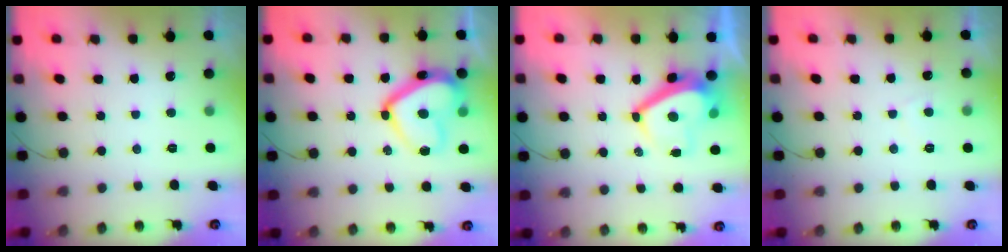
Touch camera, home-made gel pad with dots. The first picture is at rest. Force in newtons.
{"total": 16.7, "press": 16.7, "slide": 1.5}
{"total": 6.8, "press": 6.8, "slide": 0.9}
{"total": 0.5, "press": 0.2, "slide": 0.5}